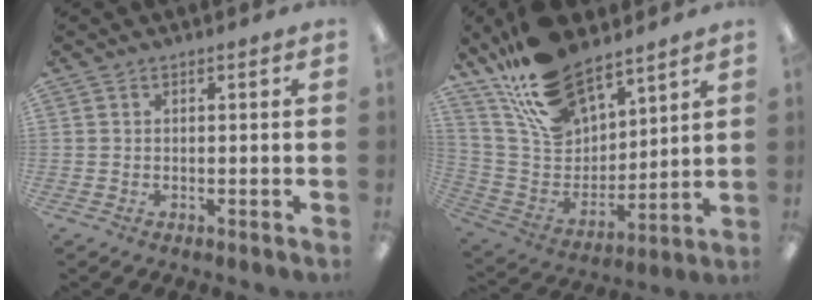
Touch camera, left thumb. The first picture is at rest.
{"total": 20.2, "force": [15.2, 9.8, 9.1], "torque": [-0.181, -0.086, 0.281]}